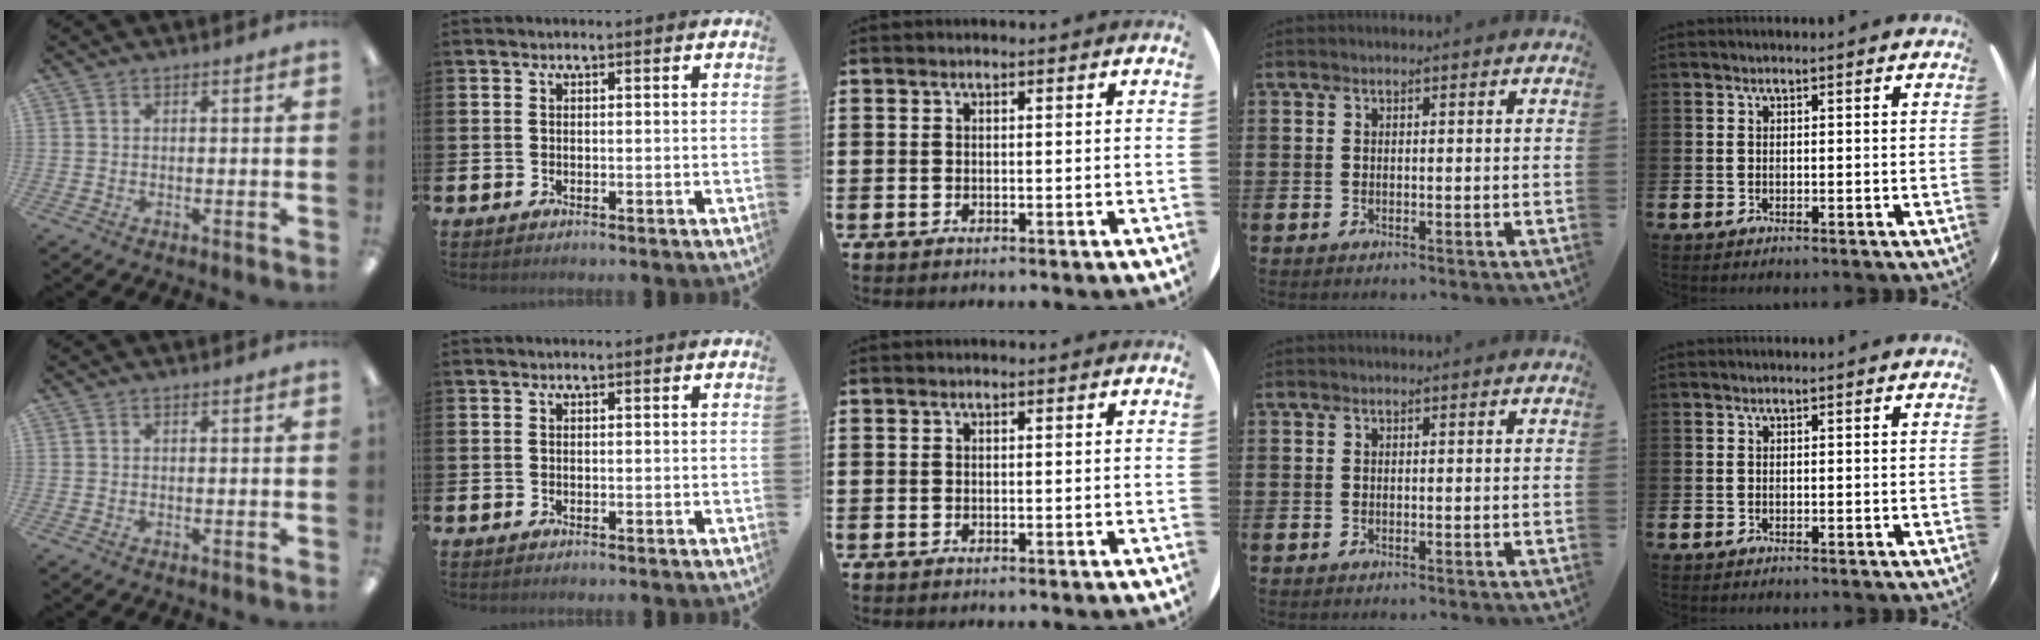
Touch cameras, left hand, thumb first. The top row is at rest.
{}